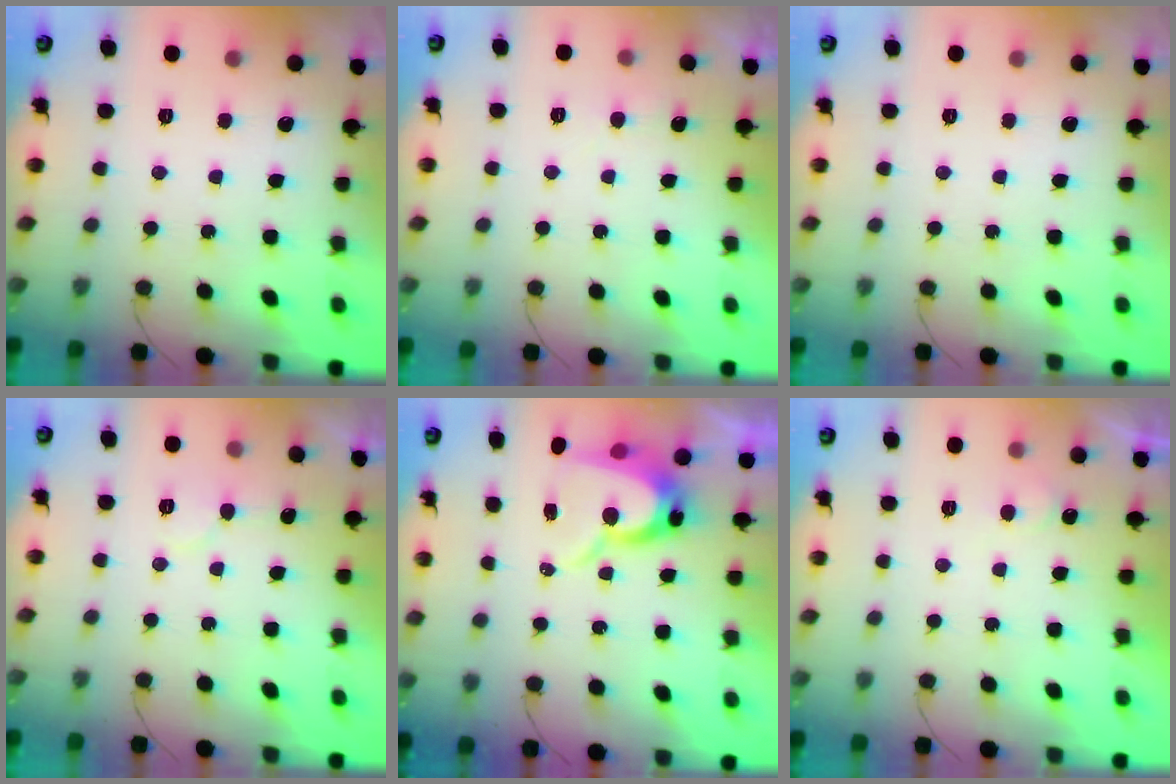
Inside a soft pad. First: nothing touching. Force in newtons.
{"total": 3.5, "press": 3.5, "slide": 0.4}
{"total": 0.0}
{"total": 6.9, "press": 6.9, "slide": 0.5}
{"total": 10.1, "press": 10.1, "slide": 1.0}
{"total": 3.8, "press": 3.8, "slide": 0.4}